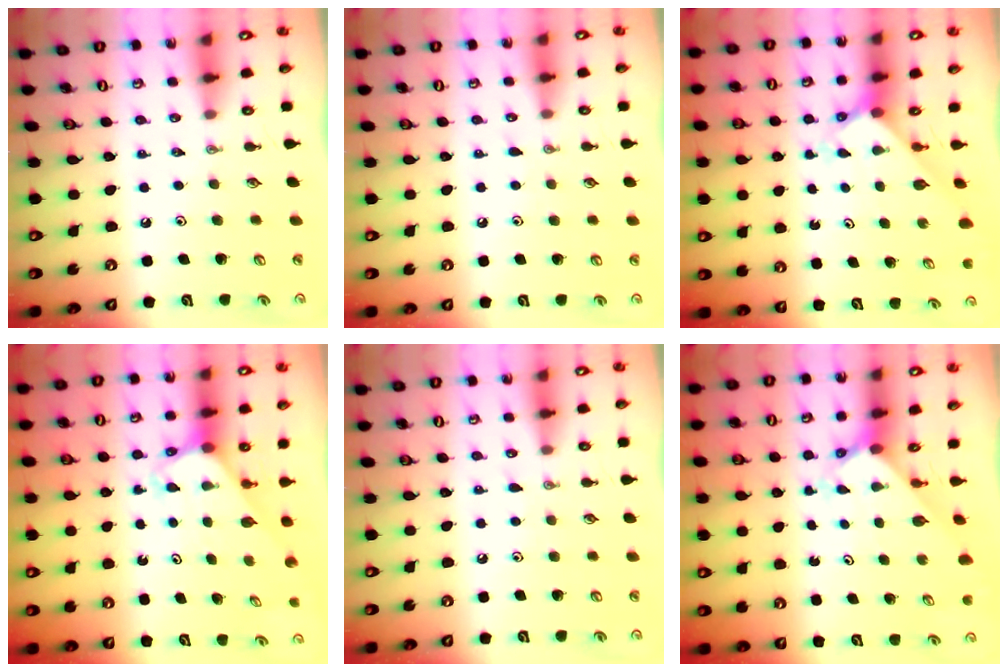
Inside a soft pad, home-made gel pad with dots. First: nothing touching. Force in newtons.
{"total": 2.7, "press": 2.7, "slide": 0.4}
{"total": 2.5, "press": 2.5, "slide": 0.2}
{"total": 2.7, "press": 2.7, "slide": 0.2}
{"total": 2.7, "press": 2.7, "slide": 0.4}
{"total": 2.5, "press": 2.5, "slide": 0.2}